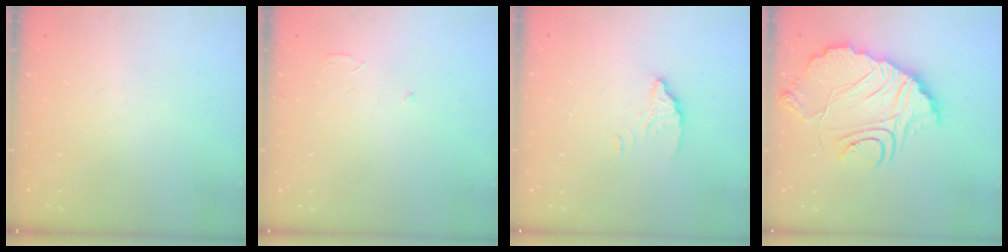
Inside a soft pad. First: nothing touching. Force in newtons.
{"total": 2.6, "press": 2.6, "slide": 0.2}
{"total": 2.8, "press": 2.8, "slide": 0.3}
{"total": 16.2, "press": 16.2, "slide": 1.2}